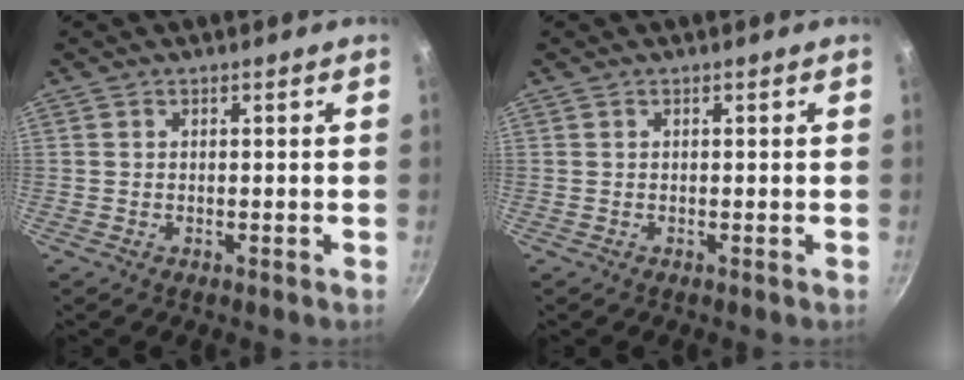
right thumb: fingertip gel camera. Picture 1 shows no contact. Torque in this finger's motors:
{"motor_torque": [0.00, 0.00, 0.00, 0.00, 0.00]}